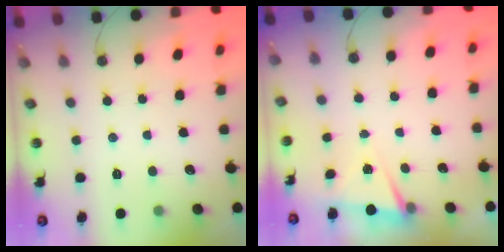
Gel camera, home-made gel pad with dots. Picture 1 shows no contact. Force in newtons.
{"total": 2.8, "press": 1.8, "slide": 2.2}